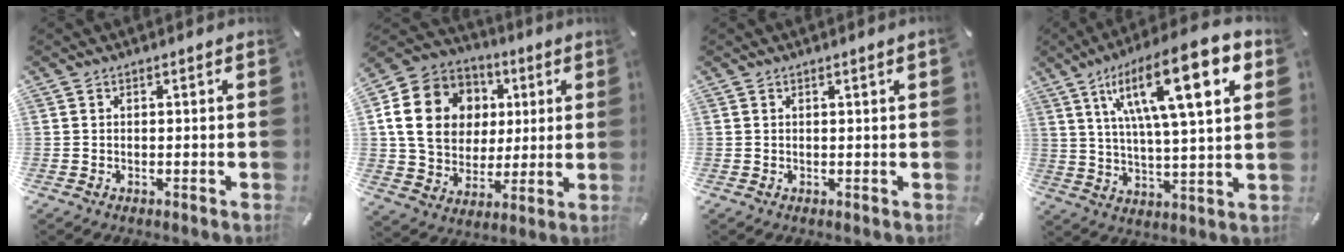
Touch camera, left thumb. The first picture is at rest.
{"total": 17.5, "force": [3.5, 15.0, 8.2], "torque": [-0.156, 0.007, 0.070]}
{"total": 0.9, "force": [0.3, -0.1, 0.8], "torque": [-0.013, -0.001, 0.005]}
{"total": 19.4, "force": [9.2, 4.9, 16.3], "torque": [-0.281, -0.034, 0.136]}